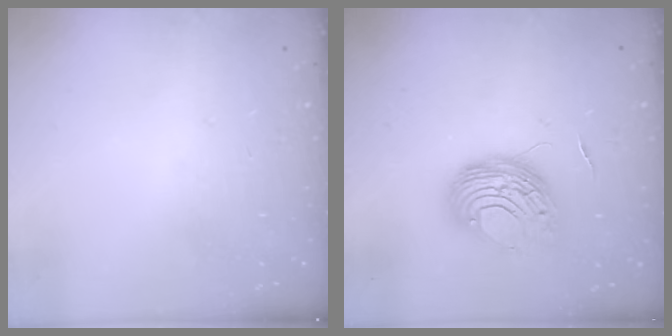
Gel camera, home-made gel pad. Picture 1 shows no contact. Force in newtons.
{"total": 9.6, "press": 9.5, "slide": 0.9}